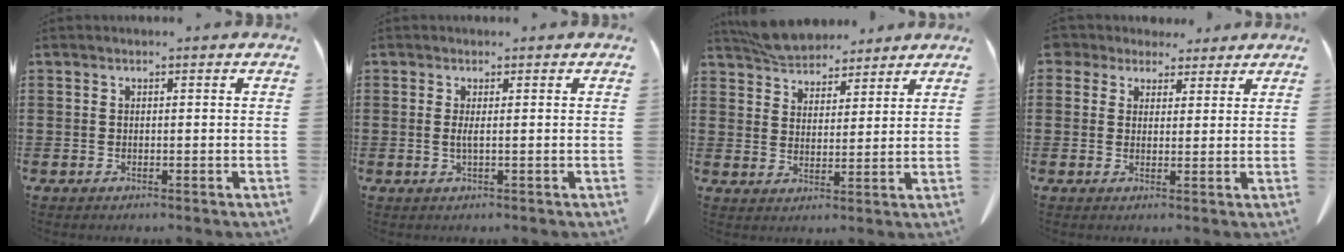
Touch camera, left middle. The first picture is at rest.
{"total": 1.2, "force": [0.0, -0.2, 1.2], "torque": [-0.024, -0.003, -0.001]}
{"total": 6.4, "force": [6.1, 1.6, 1.1], "torque": [-0.043, -0.016, 0.115]}
{"total": 3.6, "force": [2.9, 2.1, 0.6], "torque": [-0.017, 0.003, 0.052]}